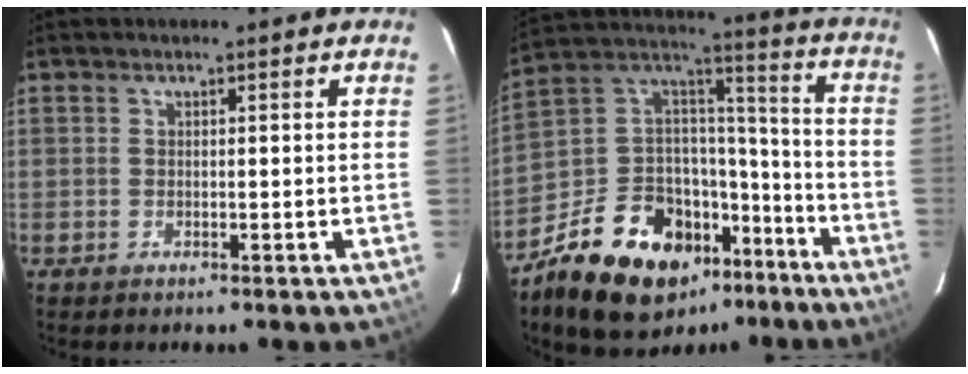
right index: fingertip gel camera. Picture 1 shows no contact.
{"total": 23.7, "force": [-13.7, 14.4, 12.8], "torque": [-0.266, 0.051, -0.207]}